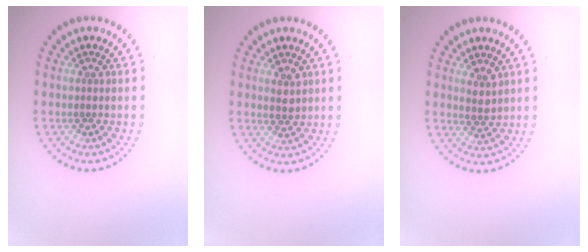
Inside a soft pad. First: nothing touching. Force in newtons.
{"total": 1.5, "press": 1.4, "slide": 0.4}
{"total": 1.6, "press": 1.4, "slide": 0.7}